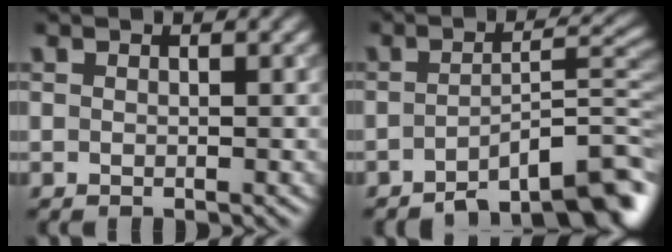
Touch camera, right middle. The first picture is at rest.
{"total": 7.7, "force": [-5.5, 2.0, 4.9], "torque": [-0.055, 0.009, -0.086]}